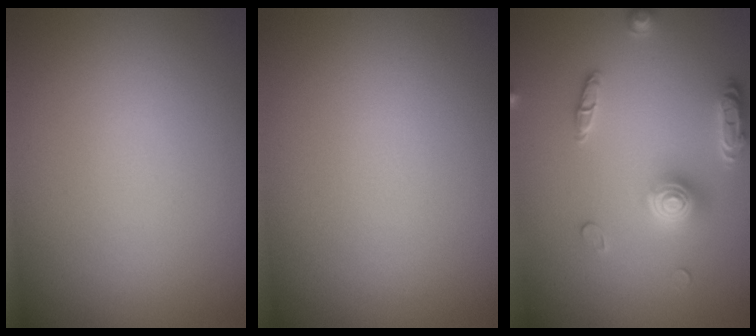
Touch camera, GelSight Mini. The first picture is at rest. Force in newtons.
{"total": 0.0}
{"total": 3.4, "press": 3.4, "slide": 0.6}